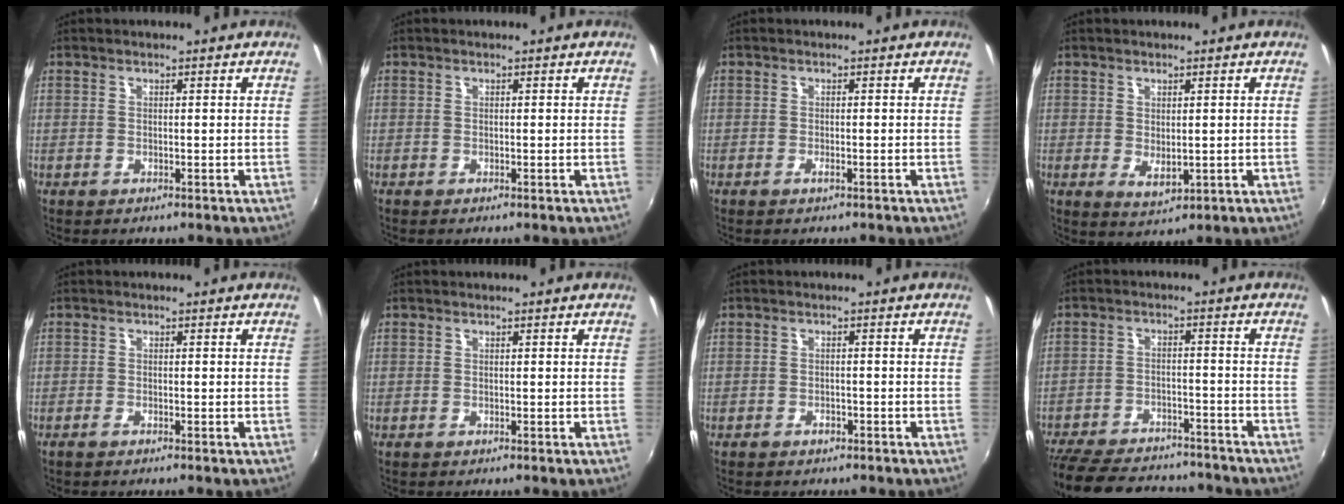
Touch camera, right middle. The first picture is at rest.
{"total": 0.0}
{"total": 0.8, "force": [-0.6, 0.1, 0.6], "torque": [-0.012, 0.000, -0.009]}
{"total": 3.7, "force": [-0.3, 1.4, 3.4], "torque": [-0.058, -0.012, 0.002]}
{"total": 0.9, "force": [-0.7, 0.1, 0.4], "torque": [-0.010, -0.002, -0.016]}
{"total": 0.0}
{"total": 1.5, "force": [-1.2, 0.7, 0.5], "torque": [-0.011, 0.000, -0.017]}
{"total": 21.6, "force": [-18.2, 7.7, 8.6], "torque": [-0.199, 0.000, -0.255]}